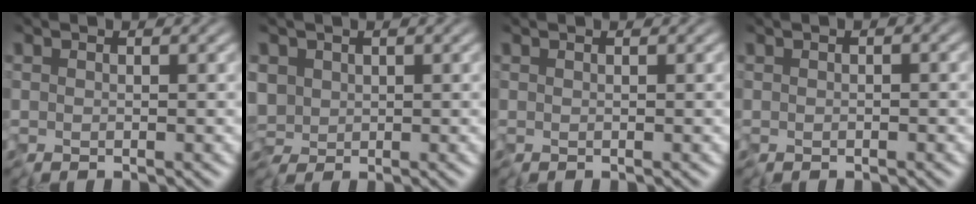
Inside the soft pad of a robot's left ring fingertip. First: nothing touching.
{"total": 2.6, "force": [0.1, 2.3, 1.2], "torque": [-0.040, 0.000, -0.001]}
{"total": 0.0}
{"total": 1.1, "force": [0.2, 0.7, 0.9], "torque": [-0.017, 0.008, -0.003]}